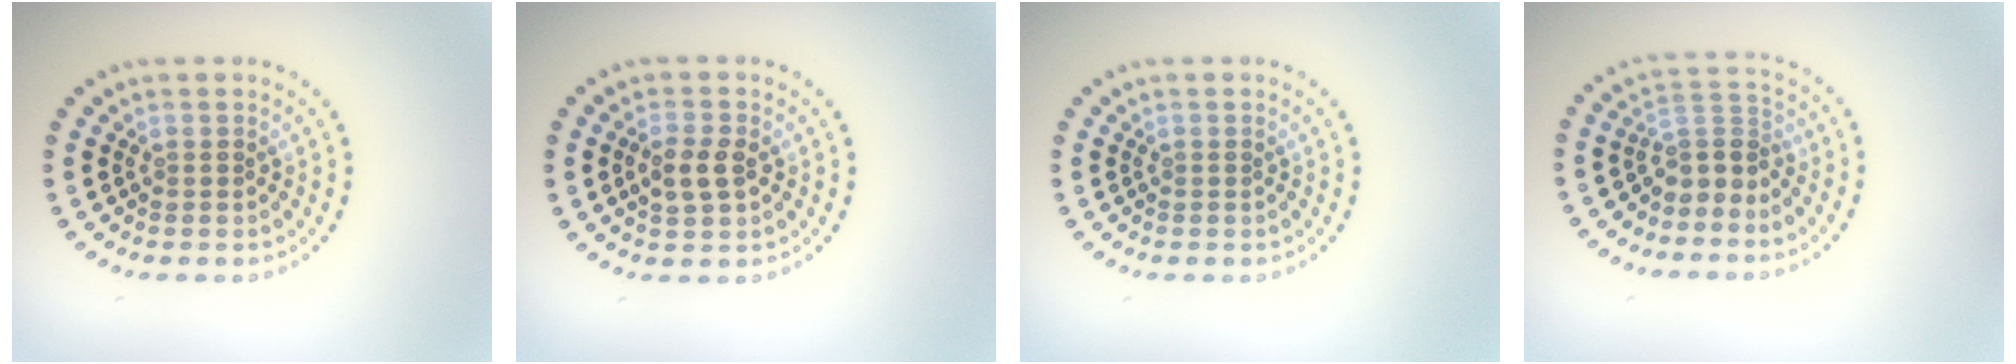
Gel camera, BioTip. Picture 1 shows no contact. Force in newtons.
{"total": 2.7, "press": 2.6, "slide": 0.3}
{"total": 0.0}
{"total": 3.0, "press": 2.1, "slide": 2.0}